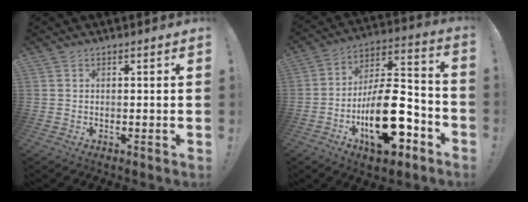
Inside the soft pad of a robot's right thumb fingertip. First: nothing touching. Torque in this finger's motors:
{"motor_torque": [2.07, 2.94, 2.36, -0.41, 0.69]}